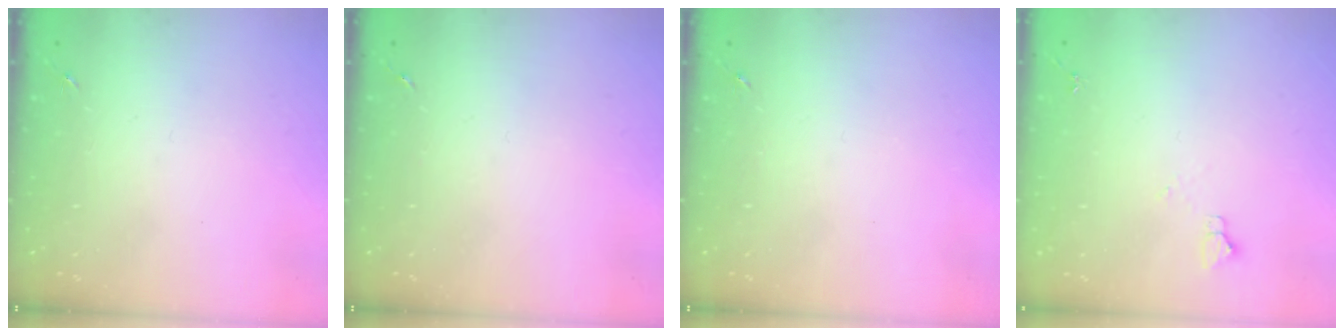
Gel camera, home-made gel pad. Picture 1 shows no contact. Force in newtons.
{"total": 0.0}
{"total": 0.0}
{"total": 3.5, "press": 3.5, "slide": 0.4}